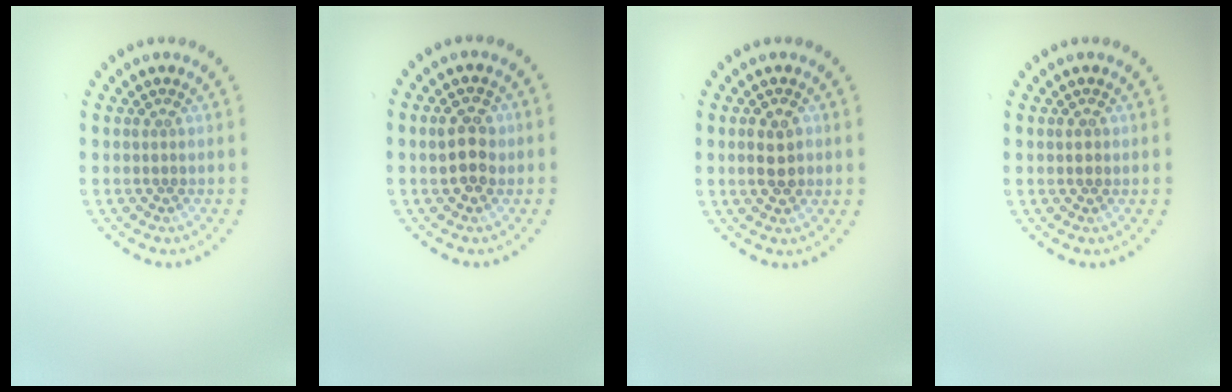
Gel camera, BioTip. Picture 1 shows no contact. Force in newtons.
{"total": 2.9, "press": 2.9, "slide": 0.1}
{"total": 2.6, "press": 2.6, "slide": 0.2}
{"total": 1.1, "press": 1.1, "slide": 0.0}